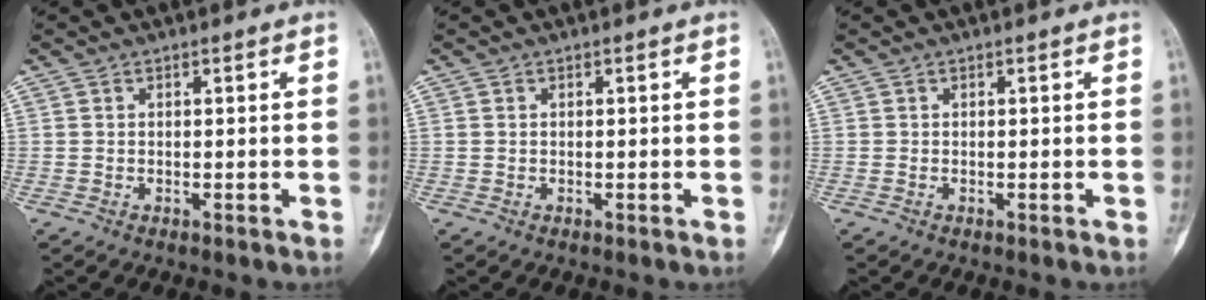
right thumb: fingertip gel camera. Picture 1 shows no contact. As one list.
[{"total": 0.0}, {"total": 0.0}]